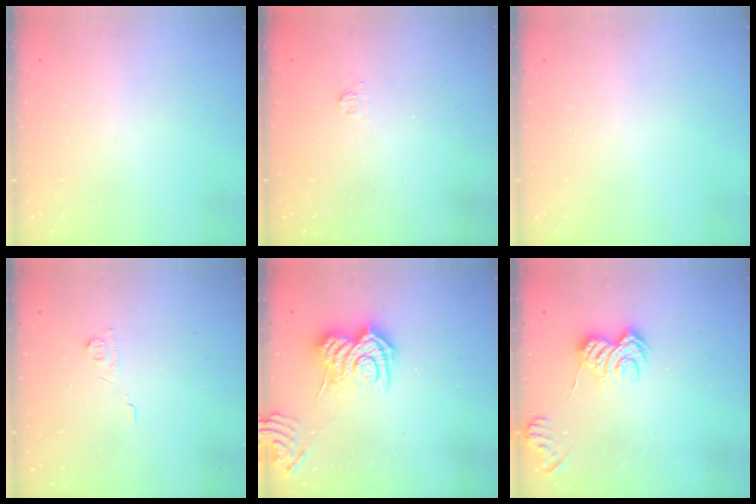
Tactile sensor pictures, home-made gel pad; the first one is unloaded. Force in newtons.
{"total": 2.2, "press": 2.1, "slide": 0.9}
{"total": 0.0}
{"total": 3.9, "press": 3.9, "slide": 0.6}
{"total": 8.6, "press": 8.5, "slide": 1.2}
{"total": 5.4, "press": 5.4, "slide": 0.9}